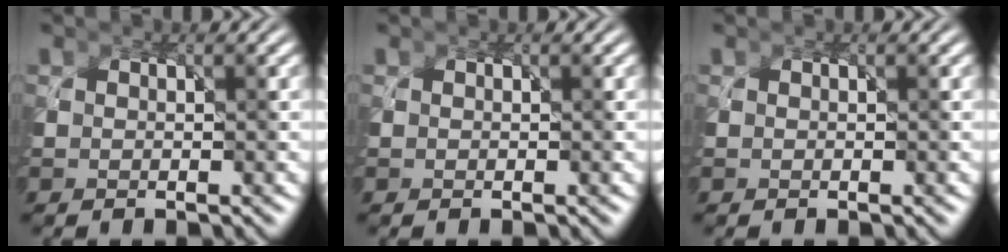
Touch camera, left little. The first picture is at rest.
{"total": 0.0}
{"total": 0.0}